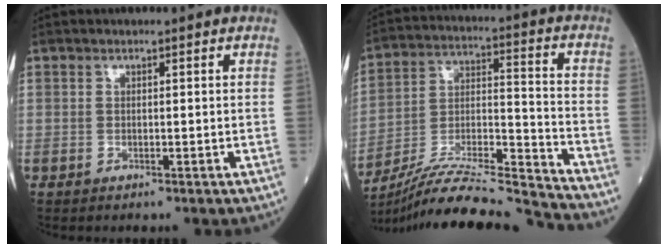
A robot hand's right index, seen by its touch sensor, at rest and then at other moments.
{"total": 22.0, "force": [-20.8, -1.1, 7.0], "torque": [-0.143, -0.011, -0.344]}